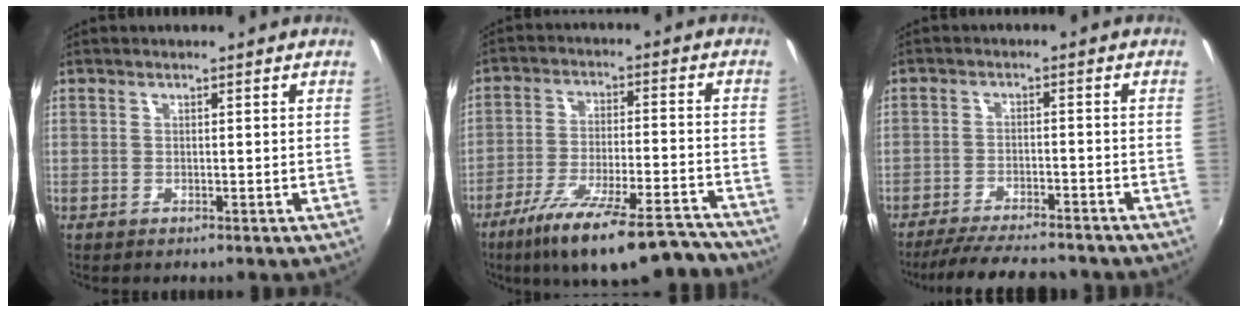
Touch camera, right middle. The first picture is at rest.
{"total": 20.1, "force": [-16.6, 4.2, 10.4], "torque": [-0.181, -0.027, -0.245]}
{"total": 13.3, "force": [-11.7, 2.6, 5.8], "torque": [-0.124, -0.016, -0.177]}